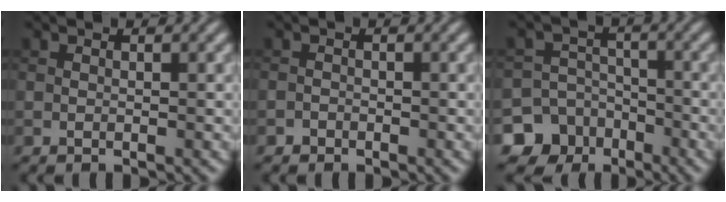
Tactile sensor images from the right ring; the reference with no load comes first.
{"total": 0.7, "force": [-0.5, 0.5, 0.0], "torque": [0.005, 0.000, -0.009]}
{"total": 10.3, "force": [-6.1, 8.2, 1.2], "torque": [-0.017, -0.032, -0.122]}